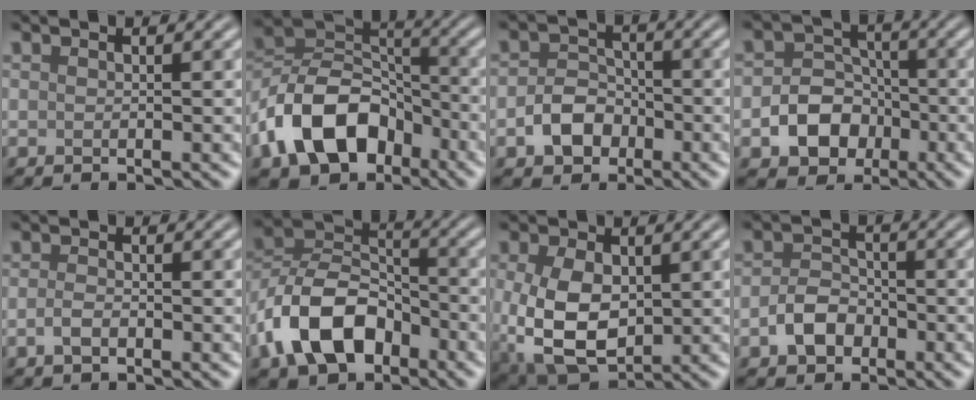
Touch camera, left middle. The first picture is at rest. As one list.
[{"total": 10.6, "force": [-5.3, 6.9, 6.1], "torque": [-0.118, 0.008, -0.113]}, {"total": 3.5, "force": [-1.5, 2.7, 1.8], "torque": [-0.028, 0.004, -0.029]}, {"total": 5.3, "force": [-1.9, 4.3, 2.6], "torque": [-0.021, -0.002, -0.045]}, {"total": 1.4, "force": [-0.6, 0.7, 1.0], "torque": [-0.022, 0.000, -0.015]}, {"total": 9.6, "force": [-4.9, 5.9, 5.9], "torque": [-0.116, 0.011, -0.109]}, {"total": 8.4, "force": [-0.3, 5.4, 6.4], "torque": [-0.148, -0.014, 0.006]}, {"total": 3.2, "force": [-1.5, 2.3, 1.7], "torque": [-0.028, 0.005, -0.031]}]